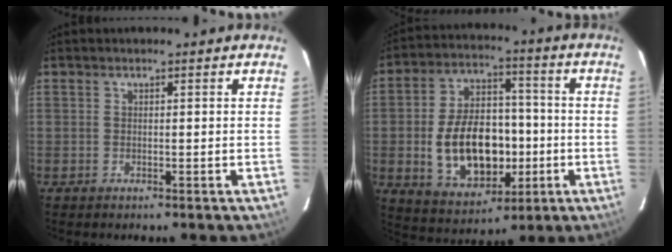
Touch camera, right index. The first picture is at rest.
{"total": 16.8, "force": [-3.0, 10.7, 12.6], "torque": [-0.251, 0.016, -0.027]}